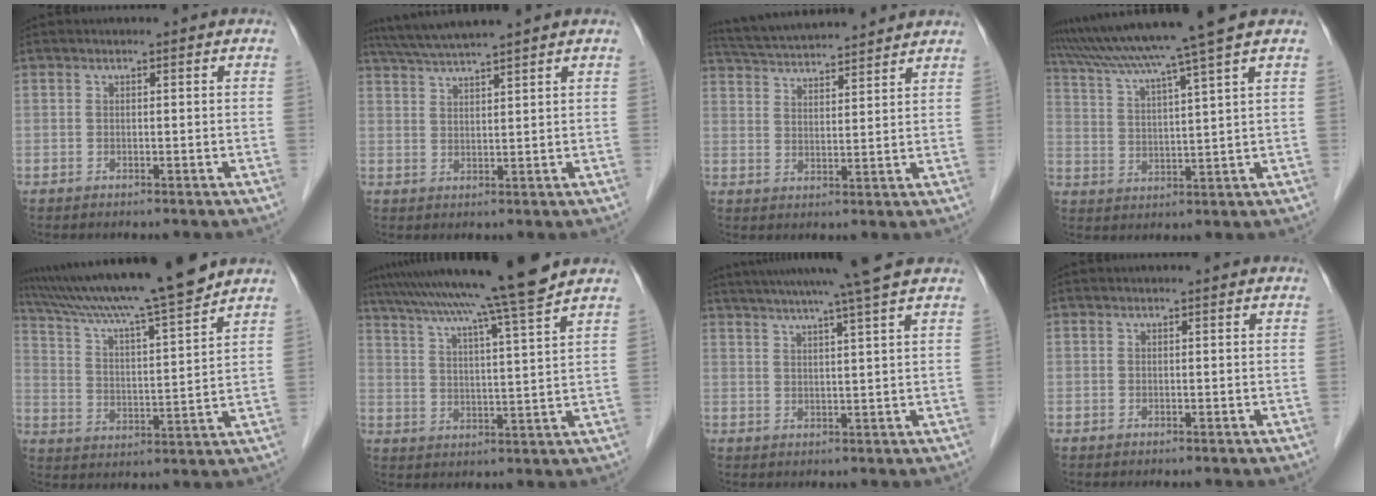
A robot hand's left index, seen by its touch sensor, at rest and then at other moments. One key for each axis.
{"total": 6.8, "fx": 6.0, "fy": -1.1, "fz": 3.1, "tx": -0.060, "ty": 0.022, "tz": 0.105}
{"total": 13.6, "fx": 12.6, "fy": 1.1, "fz": 5.0, "tx": -0.097, "ty": 0.028, "tz": 0.197}
{"total": 13.3, "fx": 10.9, "fy": -2.6, "fz": 7.2, "tx": -0.125, "ty": -0.004, "tz": 0.173}
{"total": 17.0, "fx": 14.8, "fy": -0.9, "fz": 8.3, "tx": -0.145, "ty": 0.000, "tz": 0.240}
{"total": 16.2, "fx": 14.0, "fy": -2.7, "fz": 7.6, "tx": -0.134, "ty": -0.024, "tz": 0.205}
{"total": 11.5, "fx": 9.5, "fy": -2.0, "fz": 6.2, "tx": -0.102, "ty": 0.000, "tz": 0.127}
{"total": 0.0}